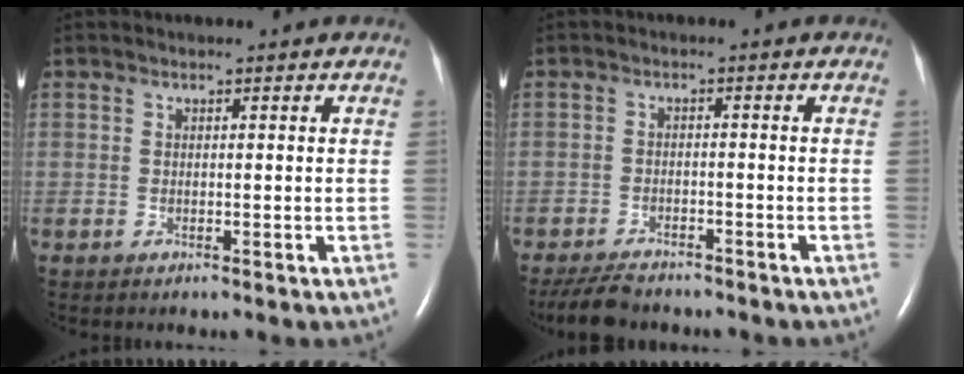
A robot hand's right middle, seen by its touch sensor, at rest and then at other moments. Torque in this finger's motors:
{"motor_torque": [0.21, -0.25, 0.03, 0.00]}